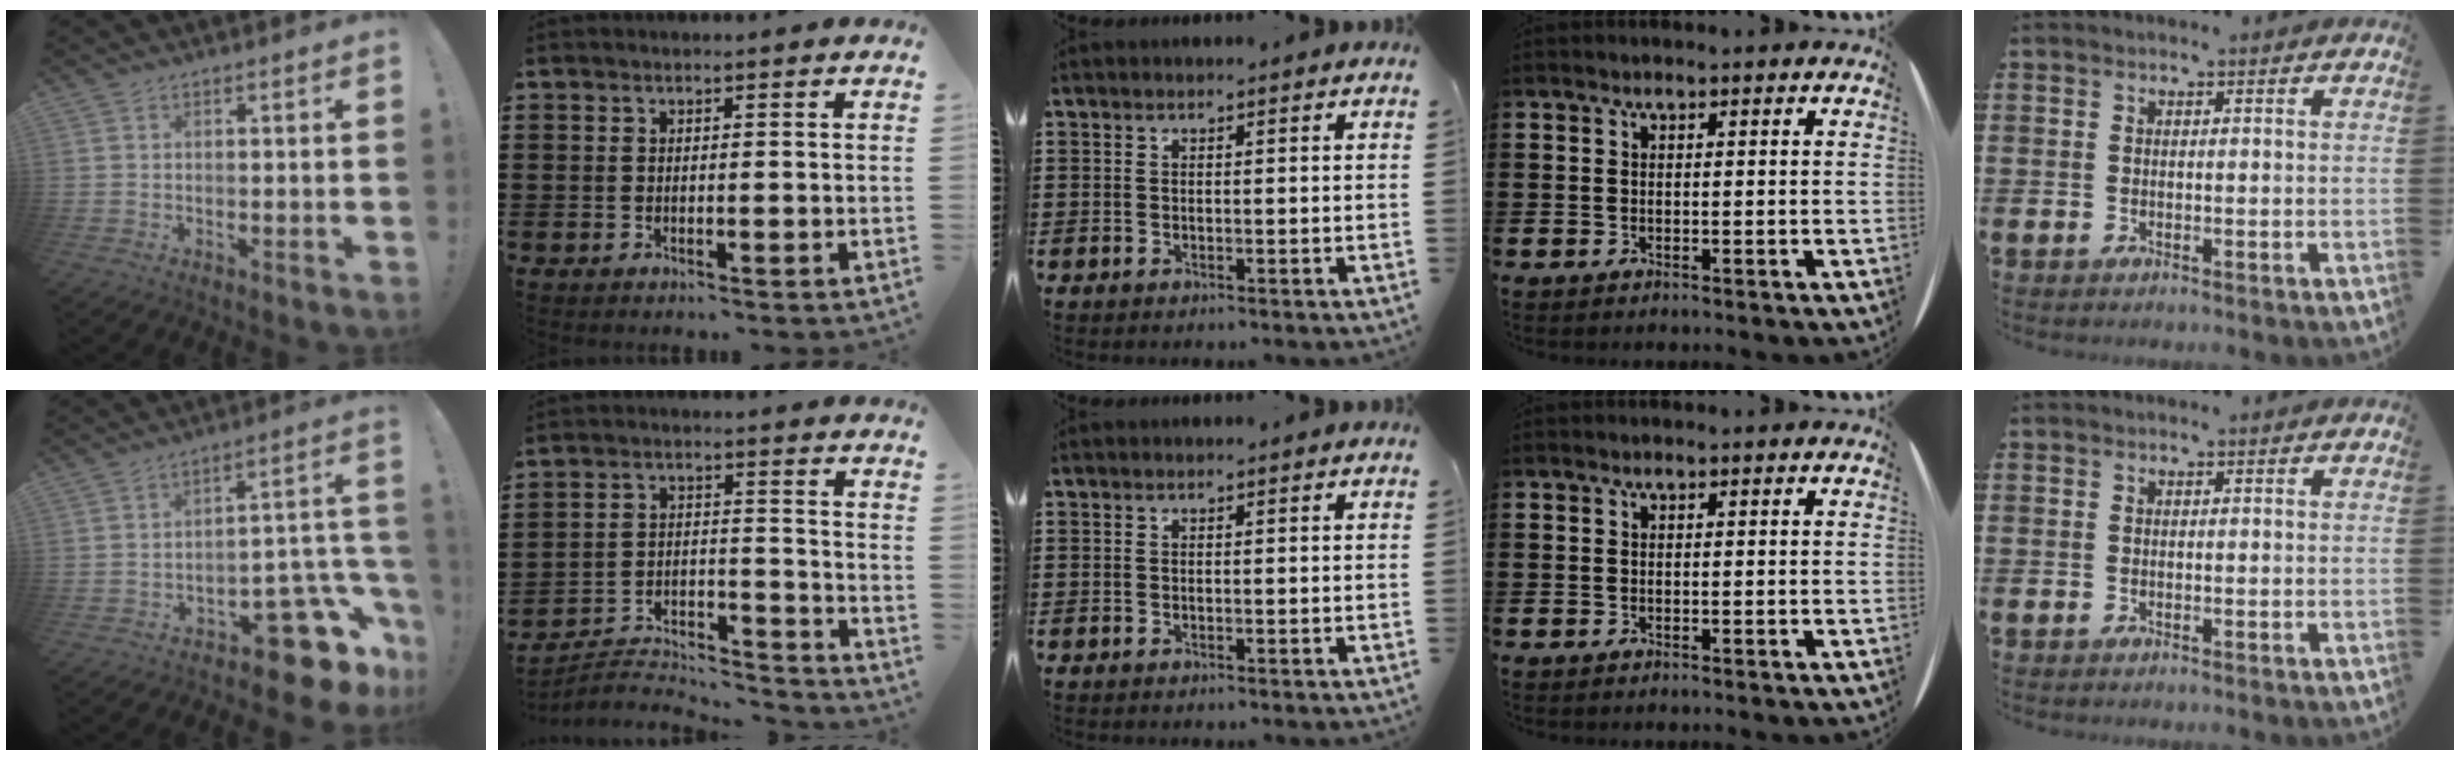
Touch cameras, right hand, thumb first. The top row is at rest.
{"thumb": {"total": 15.4, "force": [-9.1, 6.3, 10.7], "torque": [-0.096, 0.050, -0.142]}, "index": {"total": 4.8, "force": [-4.7, 0.7, 0.8], "torque": [-0.015, 0.004, -0.097]}}